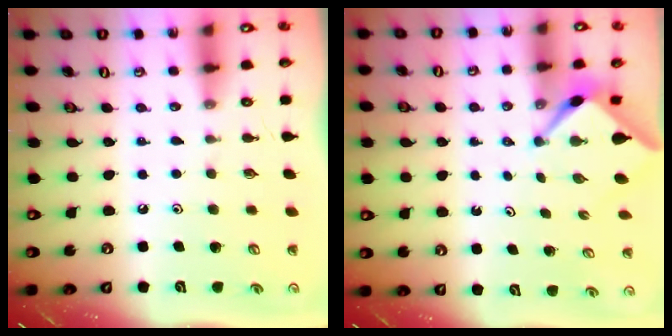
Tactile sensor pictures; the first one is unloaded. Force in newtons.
{"total": 2.5, "press": 2.5, "slide": 0.3}